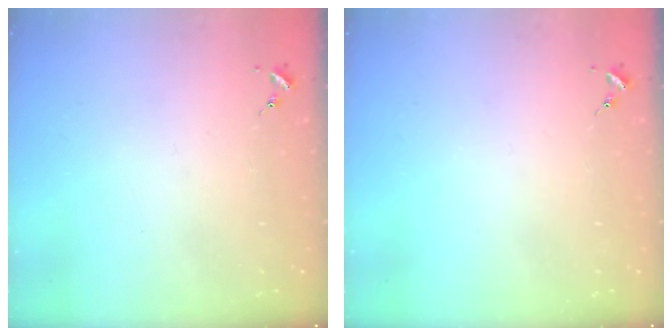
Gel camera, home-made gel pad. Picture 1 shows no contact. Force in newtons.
{"total": 0.0}